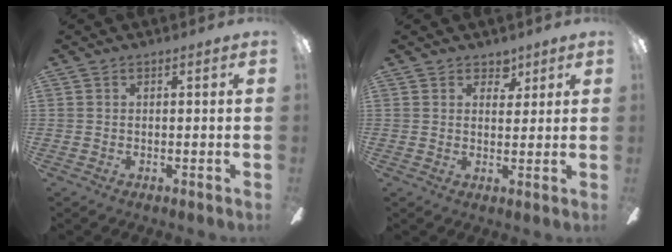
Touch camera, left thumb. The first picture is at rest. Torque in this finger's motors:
{"motor_torque": [0.10, -0.10, -0.42, -0.03, -0.03]}